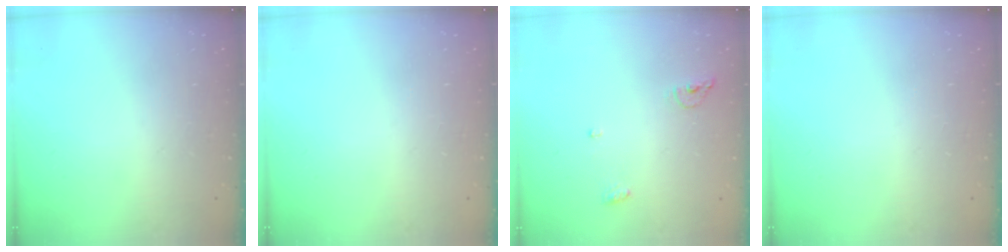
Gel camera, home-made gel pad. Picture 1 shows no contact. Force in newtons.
{"total": 0.0}
{"total": 5.7, "press": 5.7, "slide": 1.0}
{"total": 0.0}